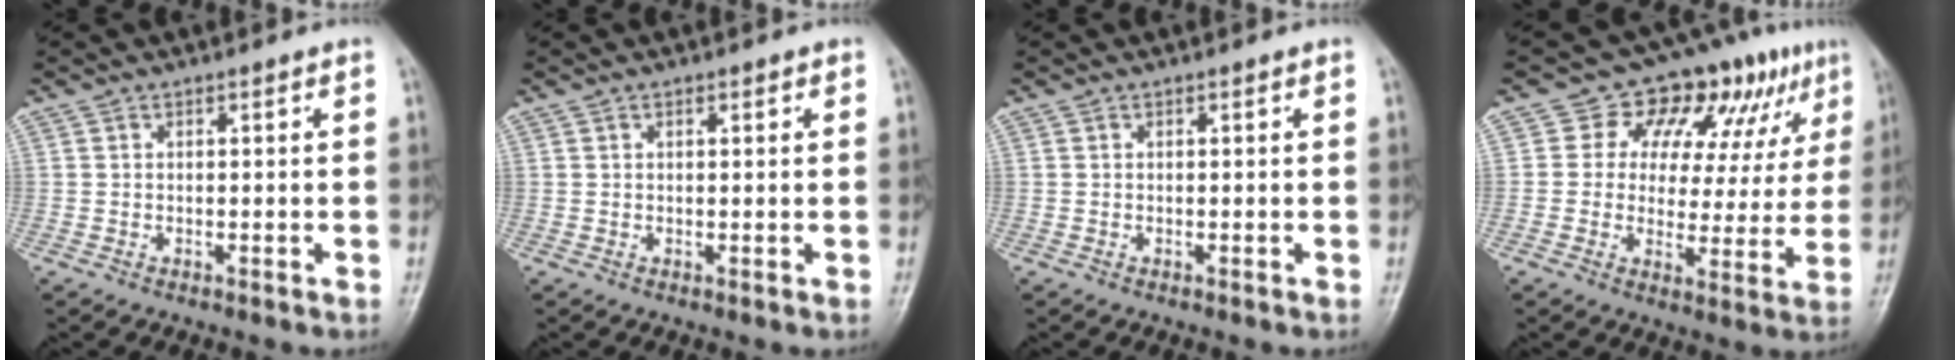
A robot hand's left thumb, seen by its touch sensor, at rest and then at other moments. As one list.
[{"total": 1.2, "force": [0.6, 0.5, 1.0], "torque": [-0.013, 0.001, 0.007]}, {"total": 0.0}, {"total": 15.3, "force": [7.4, 9.2, 9.7], "torque": [-0.069, -0.004, 0.102]}]